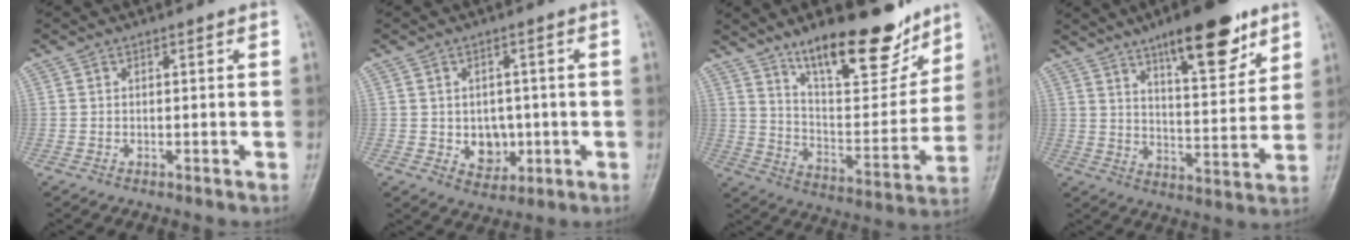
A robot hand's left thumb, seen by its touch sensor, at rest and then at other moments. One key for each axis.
{"total": 5.6, "fx": -0.6, "fy": 4.6, "fz": 3.2, "tx": -0.016, "ty": 0.001, "tz": 0.002}
{"total": 20.4, "fx": 14.2, "fy": 7.1, "fz": 12.8, "tx": -0.147, "ty": -0.083, "tz": 0.233}
{"total": 16.0, "fx": 10.0, "fy": 5.0, "fz": 11.5, "tx": -0.137, "ty": -0.054, "tz": 0.155}